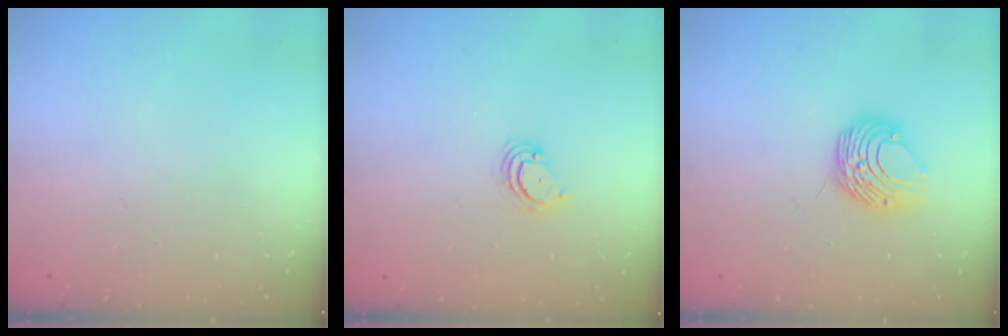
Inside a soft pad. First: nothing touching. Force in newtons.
{"total": 4.2, "press": 4.1, "slide": 0.3}
{"total": 8.9, "press": 8.9, "slide": 0.7}